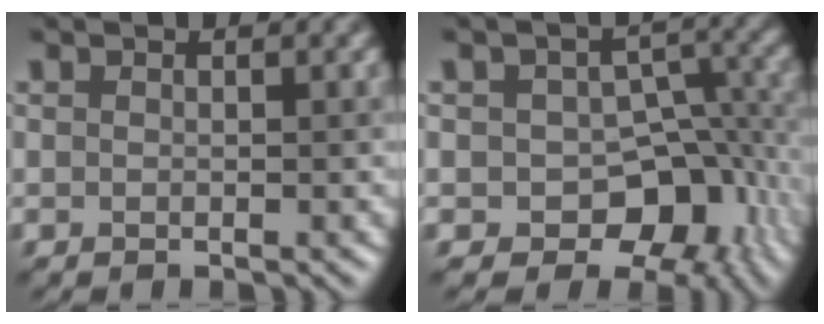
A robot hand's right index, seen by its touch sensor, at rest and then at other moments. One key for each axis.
{"total": 8.7, "fx": -3.0, "fy": 6.0, "fz": 5.5, "tx": -0.055, "ty": -0.006, "tz": -0.047}